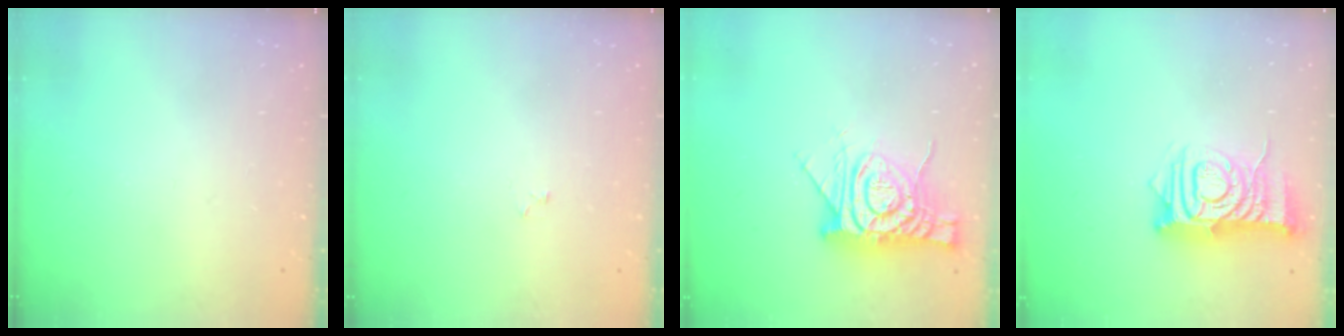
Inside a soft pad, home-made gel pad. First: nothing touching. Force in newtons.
{"total": 2.2, "press": 2.1, "slide": 0.3}
{"total": 13.0, "press": 13.0, "slide": 1.4}
{"total": 11.6, "press": 11.6, "slide": 1.1}